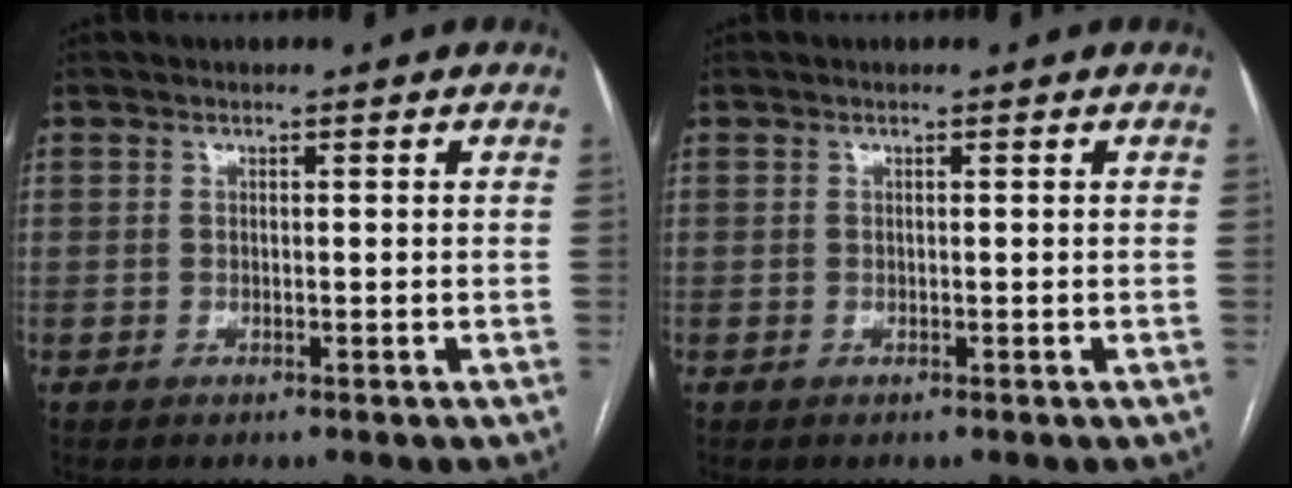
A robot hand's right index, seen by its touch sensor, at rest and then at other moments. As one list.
[{"total": 0.0}]